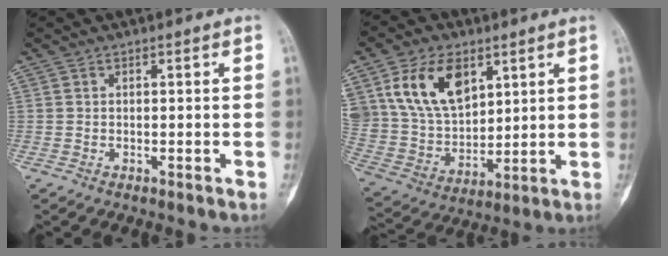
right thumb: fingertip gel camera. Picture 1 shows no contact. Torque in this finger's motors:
{"motor_torque": [-1.66, 2.35, 0.14, 0.22, 0.15]}